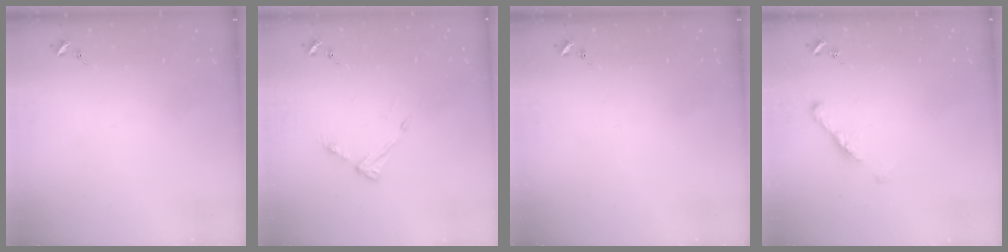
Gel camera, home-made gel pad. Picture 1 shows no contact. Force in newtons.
{"total": 5.6, "press": 5.6, "slide": 0.3}
{"total": 0.0}
{"total": 6.8, "press": 6.7, "slide": 0.6}